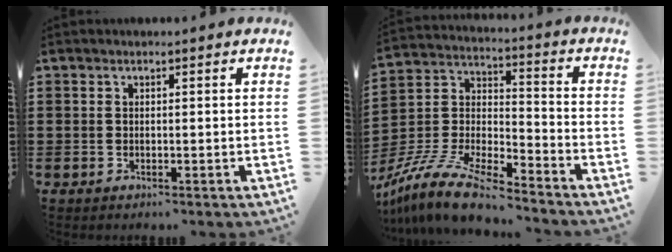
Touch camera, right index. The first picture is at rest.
{"total": 11.6, "force": [-10.4, 1.6, 5.0], "torque": [-0.115, 0.011, -0.211]}